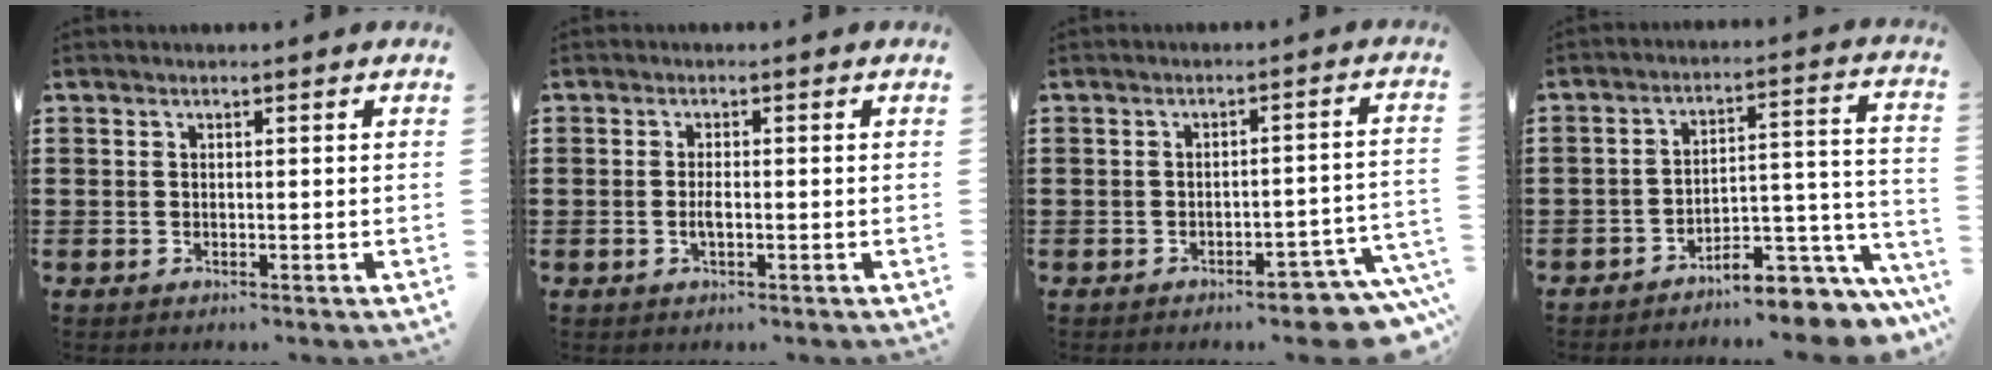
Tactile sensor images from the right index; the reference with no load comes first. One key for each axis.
{"total": 1.7, "fx": -0.4, "fy": 0.5, "fz": 1.6, "tx": -0.037, "ty": -0.004, "tz": -0.010}
{"total": 5.1, "fx": -4.3, "fy": 0.8, "fz": 2.7, "tx": -0.042, "ty": -0.003, "tz": -0.078}
{"total": 7.3, "fx": -6.7, "fy": 1.2, "fz": 2.5, "tx": -0.031, "ty": 0.010, "tz": -0.128}